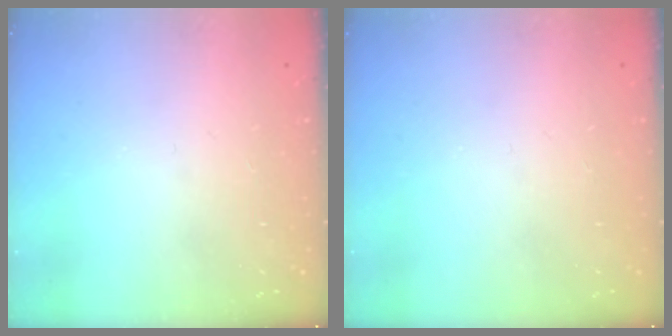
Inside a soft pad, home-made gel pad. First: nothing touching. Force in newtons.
{"total": 0.0}